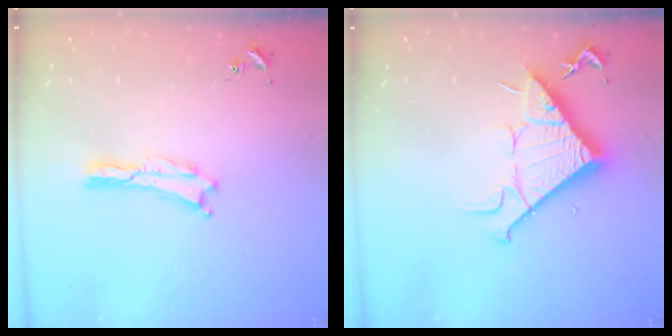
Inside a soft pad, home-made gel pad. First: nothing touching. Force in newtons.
{"total": 11.4, "press": 11.4, "slide": 0.1}